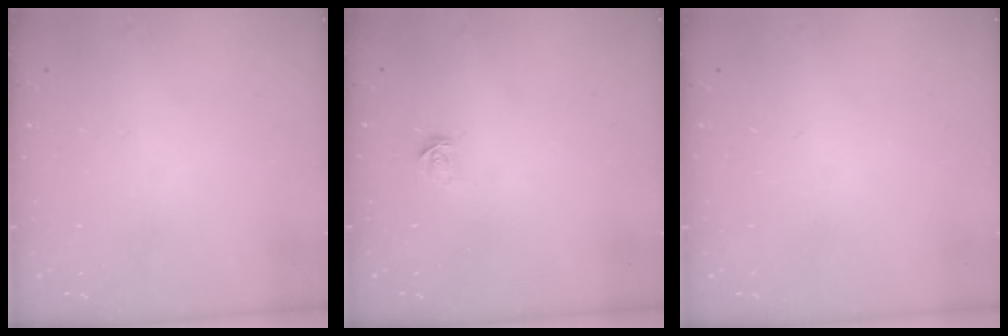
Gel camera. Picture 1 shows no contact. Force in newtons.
{"total": 2.4, "press": 2.4, "slide": 0.2}
{"total": 0.0}